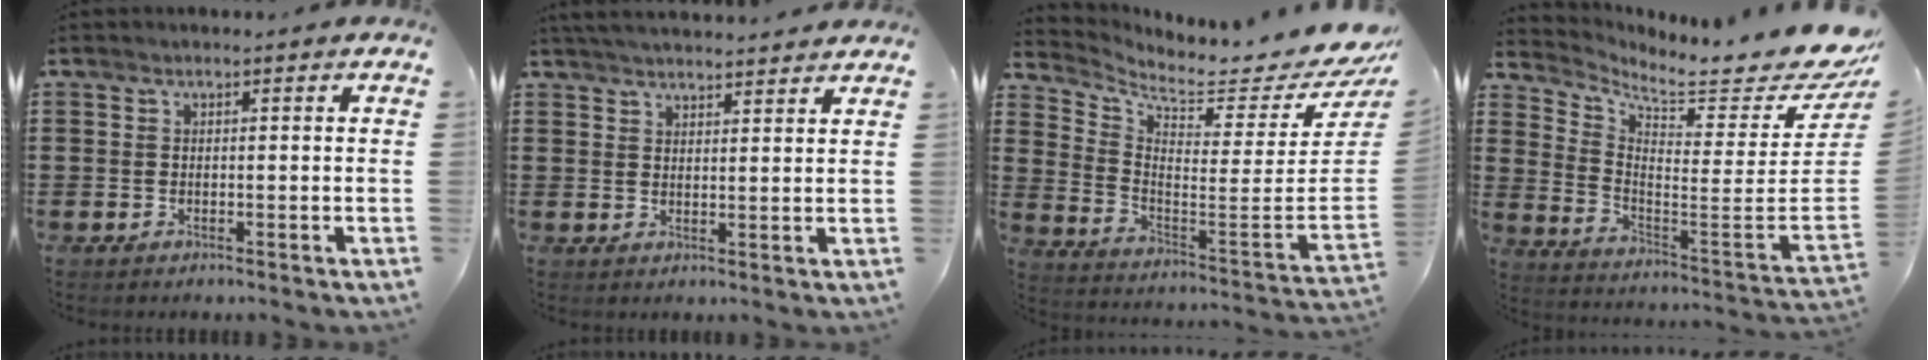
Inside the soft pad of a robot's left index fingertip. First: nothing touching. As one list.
[{"total": 3.3, "force": [3.3, -0.1, 0.5], "torque": [-0.019, -0.008, 0.062]}, {"total": 6.0, "force": [5.5, 0.5, 2.5], "torque": [-0.065, -0.075, 0.085]}, {"total": 8.1, "force": [7.2, 0.1, 3.8], "torque": [-0.087, -0.084, 0.113]}]